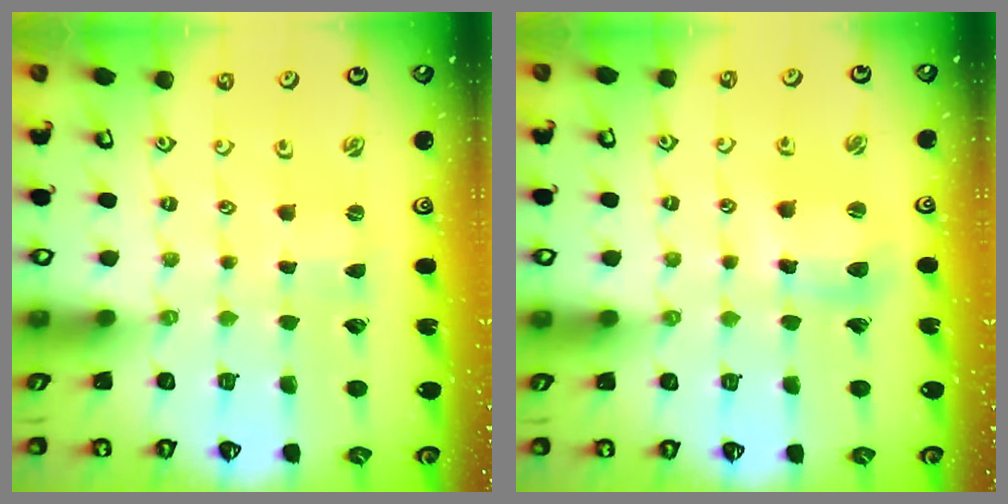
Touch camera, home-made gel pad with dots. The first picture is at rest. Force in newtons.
{"total": 9.0, "press": 8.9, "slide": 1.4}